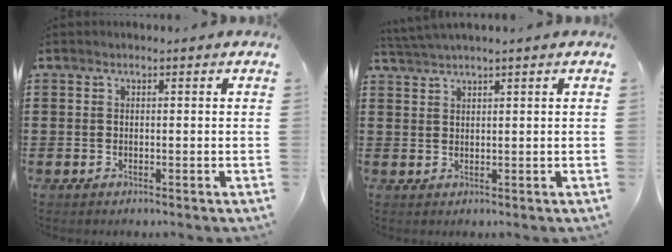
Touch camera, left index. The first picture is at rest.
{"total": 1.9, "force": [1.7, -0.4, 0.7], "torque": [-0.016, 0.000, 0.034]}